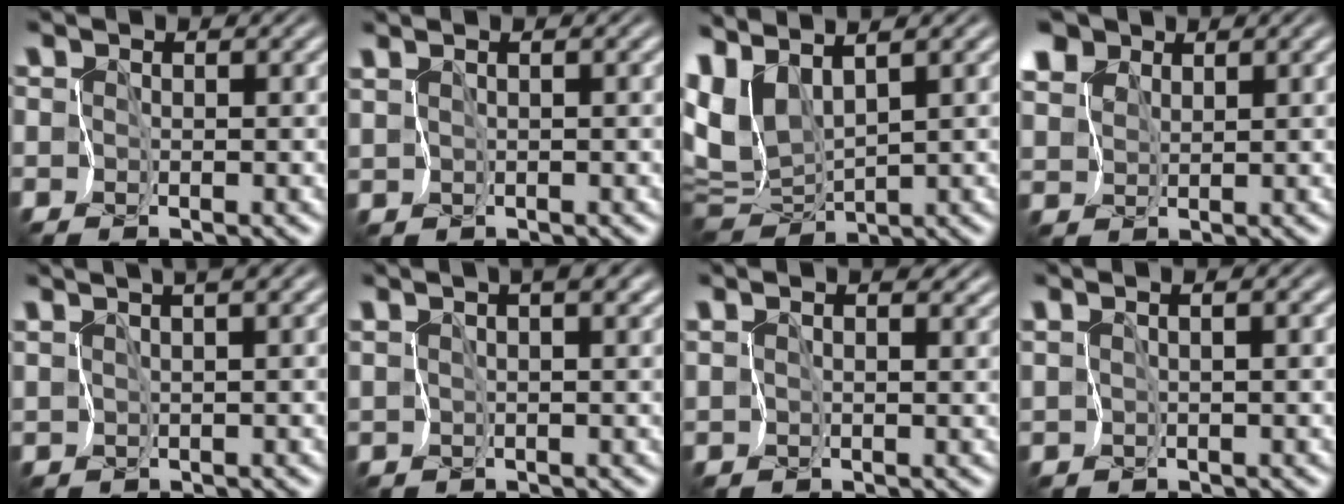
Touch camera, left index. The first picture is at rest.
{"total": 0.7, "force": [0.6, -0.3, 0.1], "torque": [-0.004, 0.003, 0.016]}
{"total": 6.8, "force": [2.8, 3.3, 5.2], "torque": [-0.127, 0.002, 0.062]}
{"total": 4.2, "force": [3.3, 2.4, 1.0], "torque": [-0.060, 0.008, 0.065]}
{"total": 3.3, "force": [2.6, -0.3, 2.0], "torque": [-0.041, 0.014, 0.049]}
{"total": 3.9, "force": [2.7, 1.1, 2.6], "torque": [-0.034, 0.014, 0.036]}
{"total": 2.6, "force": [2.2, 0.9, 1.1], "torque": [-0.023, 0.003, 0.037]}
{"total": 1.9, "force": [1.4, 0.2, 1.3], "torque": [-0.016, 0.005, 0.021]}